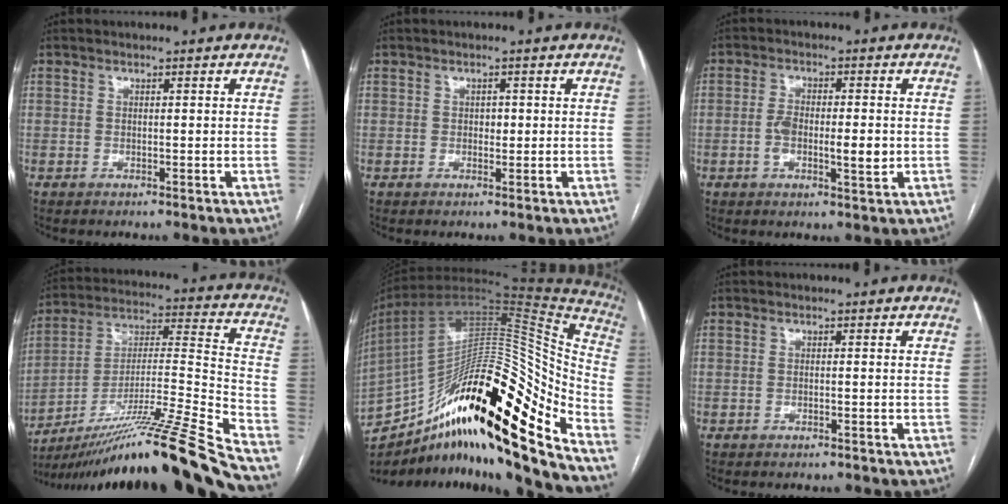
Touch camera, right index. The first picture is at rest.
{"total": 1.3, "force": [0.1, 1.0, 0.8], "torque": [-0.009, 0.002, 0.002]}
{"total": 6.2, "force": [-0.8, 2.2, 5.8], "torque": [-0.103, 0.000, -0.013]}
{"total": 26.3, "force": [-20.7, -2.8, 16.0], "torque": [-0.216, -0.010, -0.348]}
{"total": 33.1, "force": [-20.1, 6.1, 25.6], "torque": [-0.415, 0.002, -0.324]}
{"total": 0.0}